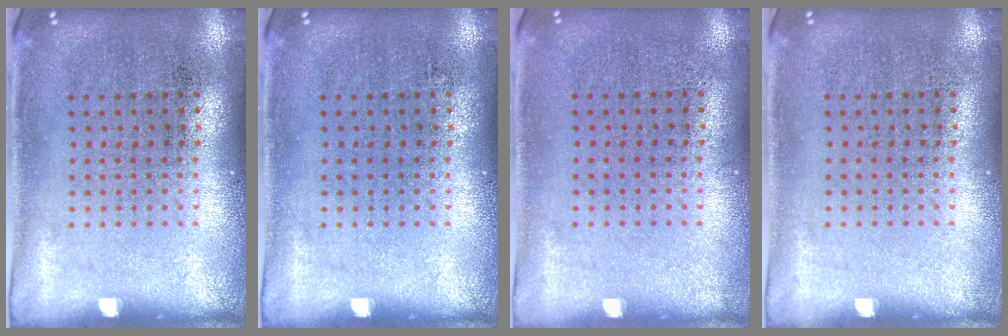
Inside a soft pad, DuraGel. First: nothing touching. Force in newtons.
{"total": 0.0}
{"total": 0.0}
{"total": 0.0}